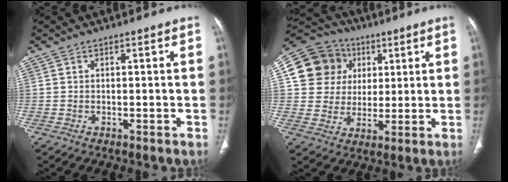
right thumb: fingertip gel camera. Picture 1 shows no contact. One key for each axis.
{"total": 15.2, "fx": 4.5, "fy": 13.7, "fz": 4.8, "tx": -0.067, "ty": 0.018, "tz": 0.082}